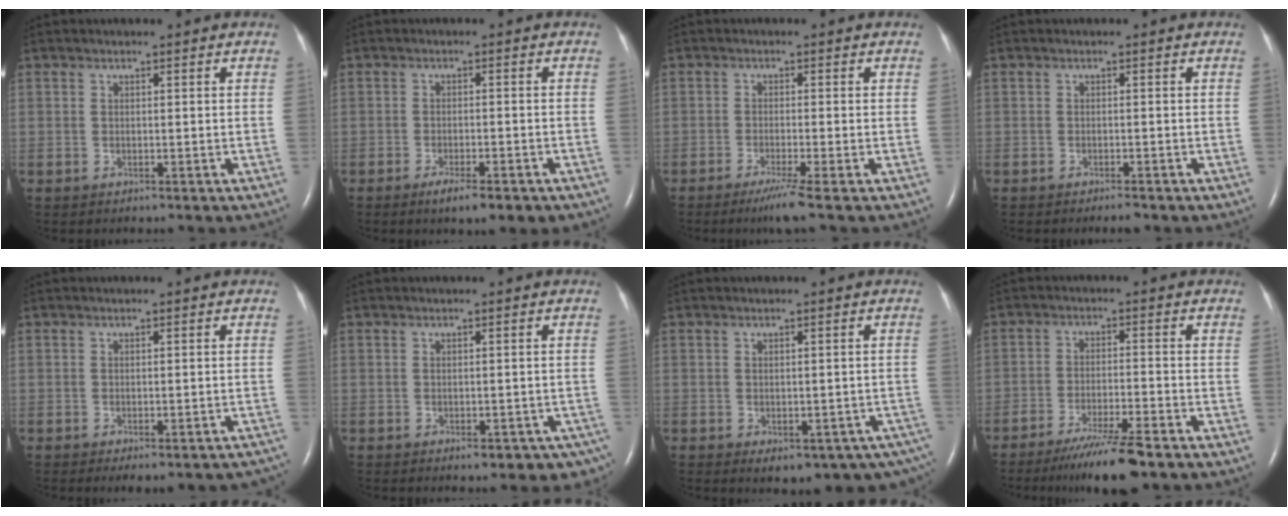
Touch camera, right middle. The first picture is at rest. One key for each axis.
{"total": 5.9, "fx": -4.0, "fy": 1.4, "fz": 4.2, "tx": -0.057, "ty": -0.009, "tz": -0.050}
{"total": 3.9, "fx": -2.6, "fy": -1.1, "fz": 2.7, "tx": -0.056, "ty": -0.014, "tz": -0.050}
{"total": 1.4, "fx": -1.2, "fy": 0.1, "fz": 0.7, "tx": -0.017, "ty": -0.003, "tz": -0.015}
{"total": 8.8, "fx": -7.5, "fy": 2.9, "fz": 3.6, "tx": -0.031, "ty": 0.006, "tz": -0.081}
{"total": 7.0, "fx": -4.9, "fy": 3.5, "fz": 3.7, "tx": -0.017, "ty": 0.004, "tz": -0.059}
{"total": 11.4, "fx": -7.4, "fy": 5.5, "fz": 6.7, "tx": -0.063, "ty": -0.002, "tz": -0.079}
{"total": 9.3, "fx": -7.1, "fy": 0.0, "fz": 6.0, "tx": -0.100, "ty": -0.026, "tz": -0.121}